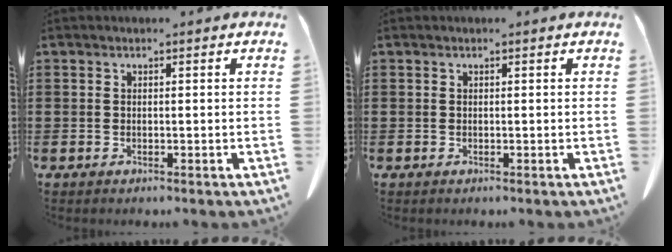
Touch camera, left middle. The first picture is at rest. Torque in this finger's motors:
{"motor_torque": [-0.15, 0.22, 0.00, 0.01]}